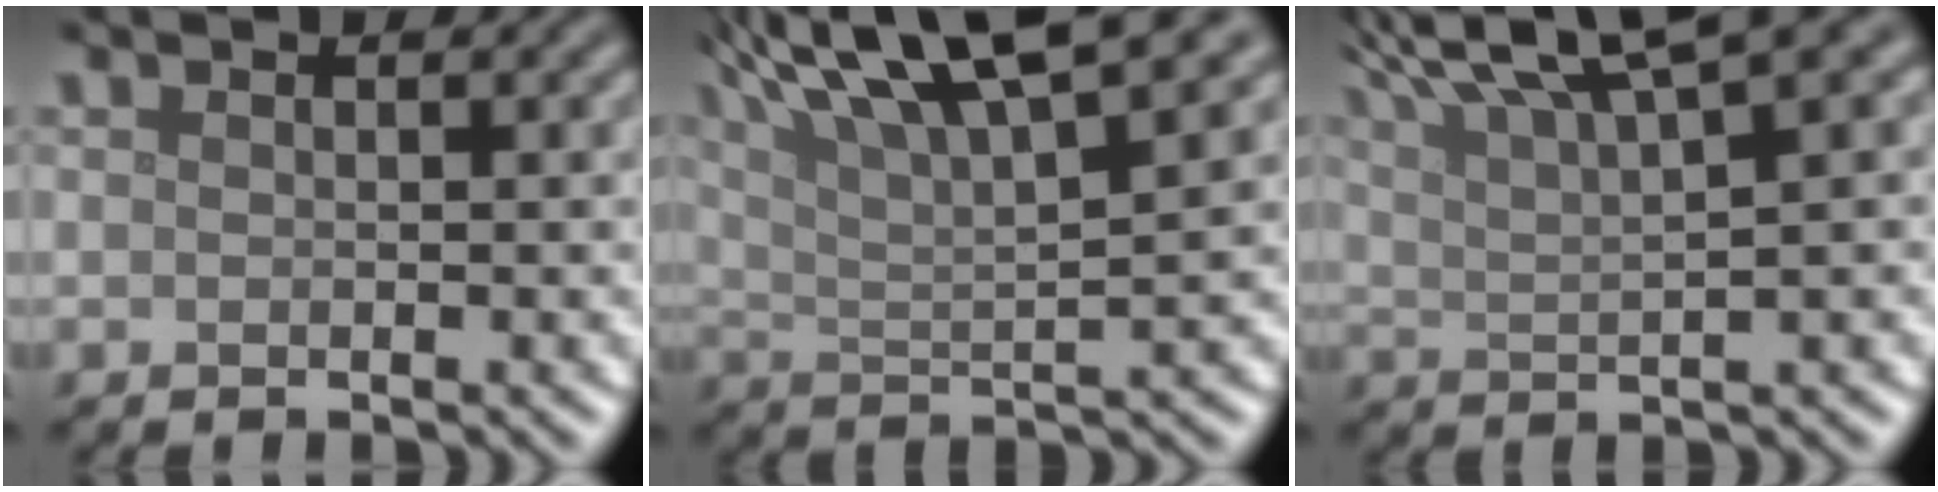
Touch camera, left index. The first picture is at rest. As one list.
[{"total": 10.8, "force": [7.0, 2.4, 7.9], "torque": [-0.139, 0.025, 0.113]}, {"total": 8.0, "force": [5.3, 1.5, 5.8], "torque": [-0.088, 0.025, 0.085]}]